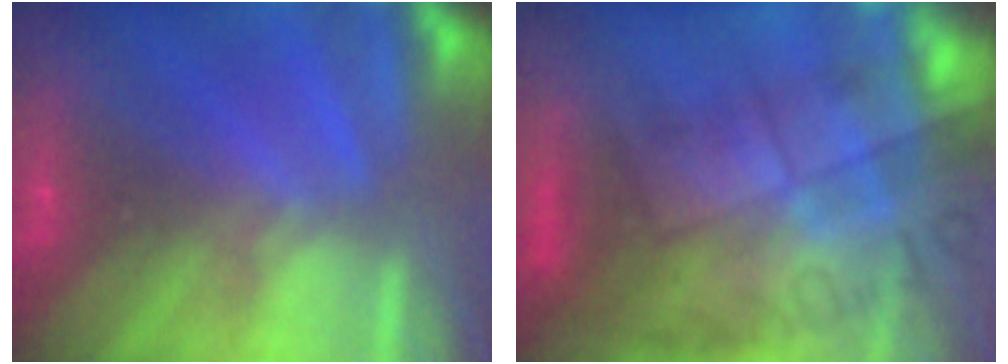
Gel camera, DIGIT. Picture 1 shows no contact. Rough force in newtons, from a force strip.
{"total": 11.5}